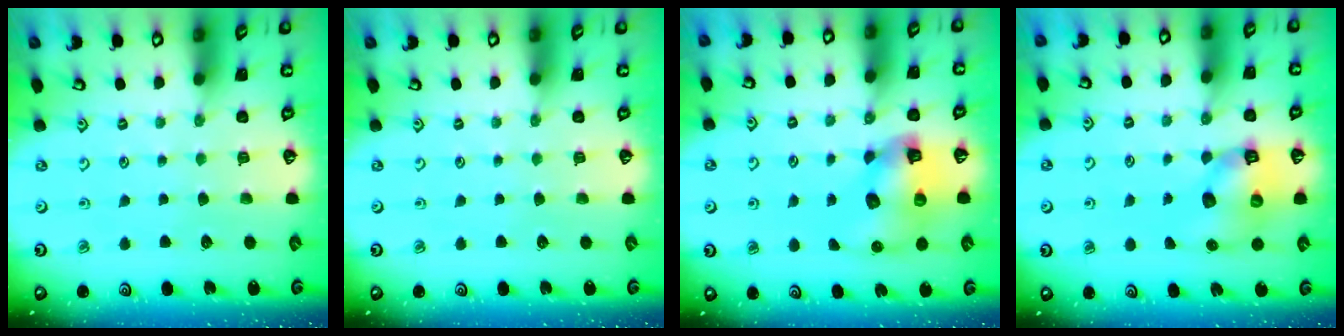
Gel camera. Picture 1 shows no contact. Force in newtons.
{"total": 0.0}
{"total": 11.0, "press": 10.9, "slide": 1.8}
{"total": 9.8, "press": 9.7, "slide": 1.6}